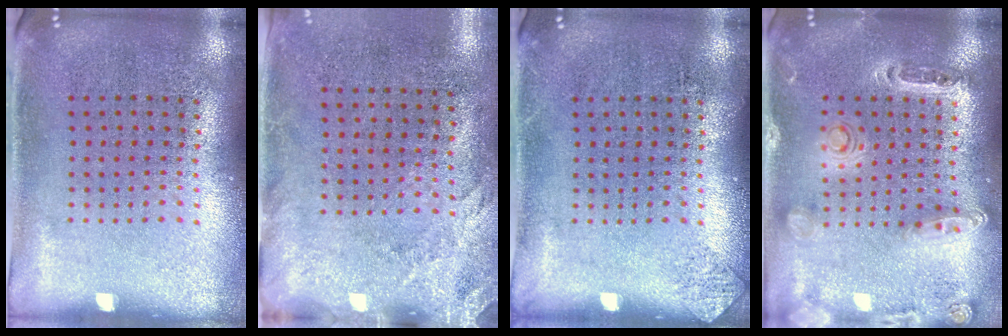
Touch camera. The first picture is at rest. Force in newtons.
{"total": 2.7, "press": 2.1, "slide": 1.6}
{"total": 0.6, "press": 0.6, "slide": 0.2}
{"total": 1.4, "press": 1.3, "slide": 0.3}